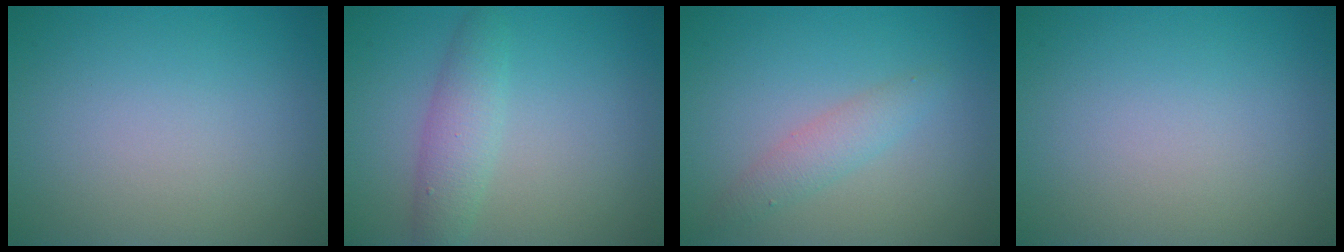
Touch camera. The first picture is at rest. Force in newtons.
{"total": 2.8, "press": 2.8, "slide": 0.0}
{"total": 2.0, "press": 2.0, "slide": 0.0}
{"total": 0.0}